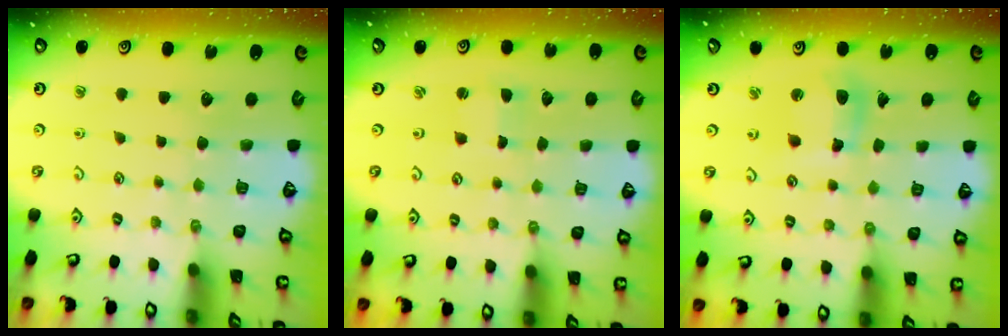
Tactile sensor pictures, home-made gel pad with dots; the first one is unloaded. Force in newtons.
{"total": 1.4, "press": 1.4, "slide": 0.0}
{"total": 10.3, "press": 10.2, "slide": 1.2}